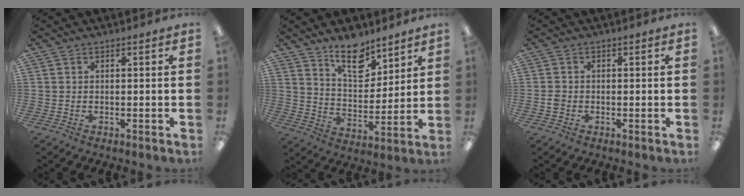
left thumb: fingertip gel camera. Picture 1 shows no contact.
{"total": 12.7, "force": [9.5, 6.0, 5.9], "torque": [-0.079, -0.059, 0.169]}
{"total": 1.6, "force": [-0.5, 1.4, 0.7], "torque": [-0.012, 0.005, -0.011]}